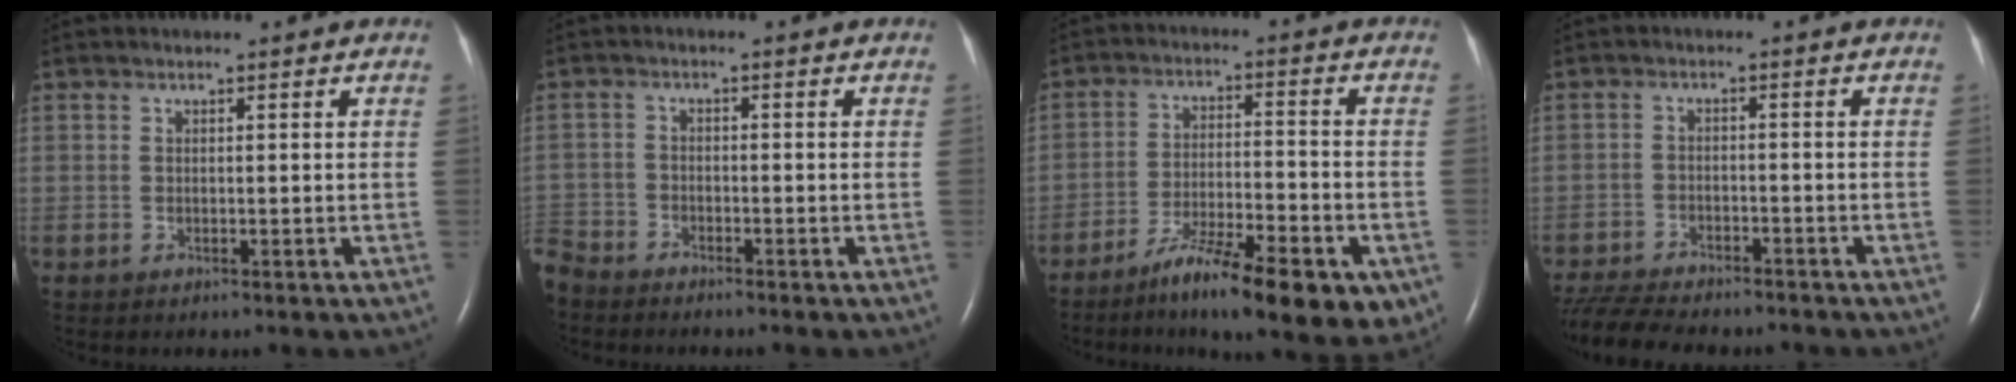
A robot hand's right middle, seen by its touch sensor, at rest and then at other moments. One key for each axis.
{"total": 4.5, "fx": -4.4, "fy": 1.1, "fz": 0.3, "tx": 0.003, "ty": -0.011, "tz": -0.088}
{"total": 15.3, "fx": -9.3, "fy": 3.4, "fz": 11.7, "tx": -0.153, "ty": -0.011, "tz": -0.144}
{"total": 13.0, "fx": -11.5, "fy": 2.8, "fz": 5.4, "tx": -0.114, "ty": -0.014, "tz": -0.173}